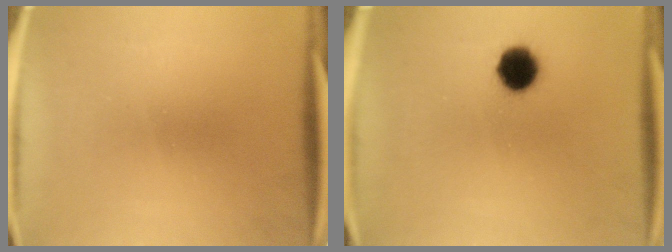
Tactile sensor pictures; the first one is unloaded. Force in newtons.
{"total": 7.2}